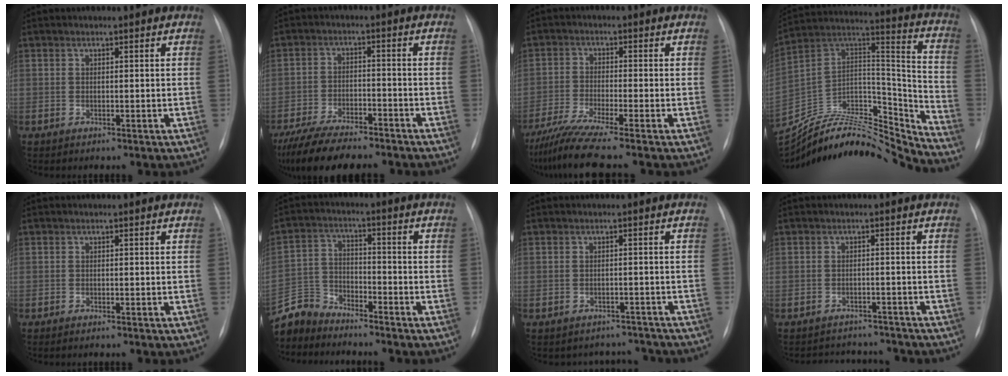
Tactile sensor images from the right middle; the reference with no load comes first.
{"total": 12.7, "force": [-10.7, 1.6, 6.7], "torque": [-0.121, -0.024, -0.177]}
{"total": 8.7, "force": [-7.0, -1.4, 5.0], "torque": [-0.090, -0.031, -0.122]}
{"total": 24.9, "force": [-24.2, 2.9, 5.2], "torque": [-0.119, 0.048, -0.390]}
{"total": 1.1, "force": [-0.9, 0.0, 0.6], "torque": [-0.008, -0.002, -0.010]}
{"total": 7.4, "force": [-7.3, 1.5, -0.4], "torque": [0.004, 0.008, -0.147]}
{"total": 4.7, "force": [-4.2, 1.6, -1.3], "torque": [0.020, 0.024, -0.052]}
{"total": 7.0, "force": [-6.8, 1.8, 0.0], "torque": [0.002, 0.014, -0.084]}